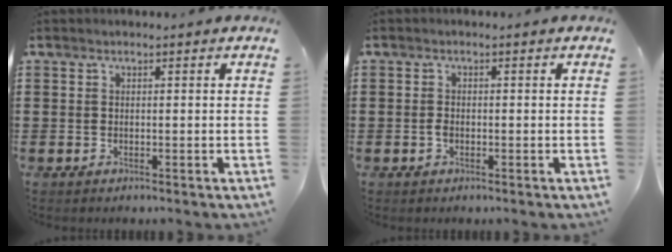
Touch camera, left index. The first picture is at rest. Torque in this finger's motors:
{"motor_torque": [0.01, 0.01, 0.01, 0.01]}